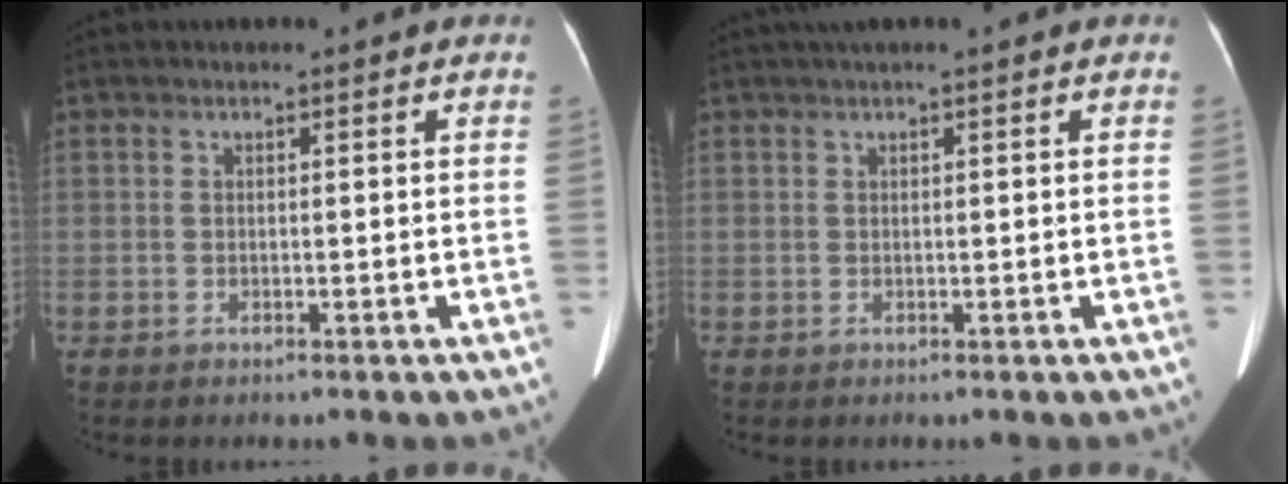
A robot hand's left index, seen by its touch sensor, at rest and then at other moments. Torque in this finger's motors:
{"motor_torque": [0.21, -0.14, 0.00, 0.04]}